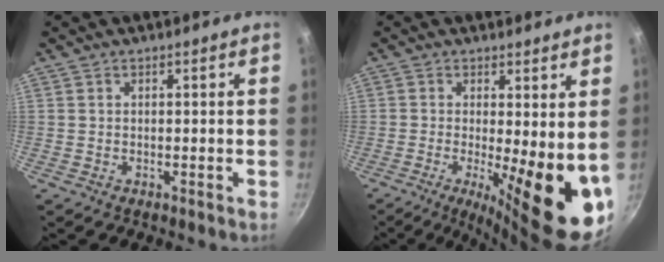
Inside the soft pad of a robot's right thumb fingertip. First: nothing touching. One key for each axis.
{"total": 15.0, "fx": -1.6, "fy": 4.5, "fz": 14.2, "tx": -0.171, "ty": -0.027, "tz": -0.018}